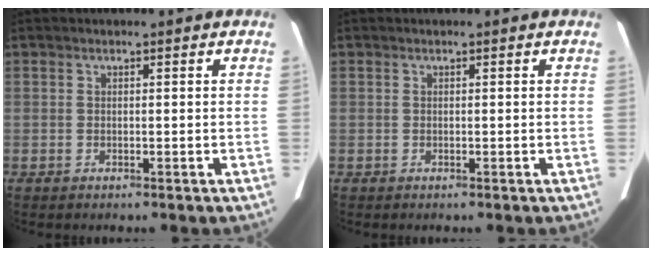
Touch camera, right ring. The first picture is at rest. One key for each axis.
{"total": 0.0}